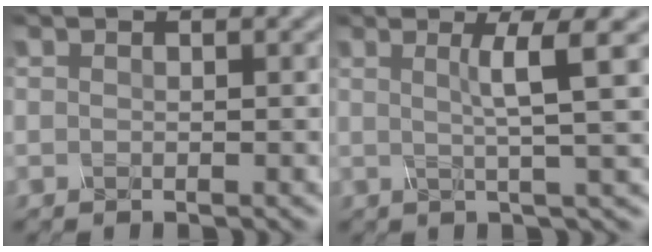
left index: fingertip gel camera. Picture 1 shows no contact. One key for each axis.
{"total": 5.0, "fx": 1.4, "fy": 0.6, "fz": 4.8, "tx": -0.072, "ty": 0.009, "tz": 0.020}